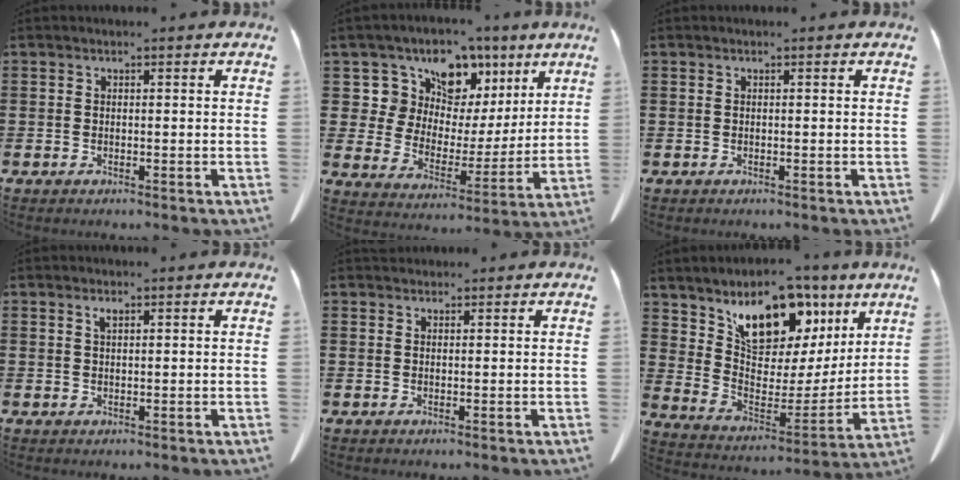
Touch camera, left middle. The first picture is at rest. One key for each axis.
{"total": 8.0, "fx": 5.9, "fy": 5.3, "fz": 0.8, "tx": -0.055, "ty": -0.051, "tz": 0.103}
{"total": 0.0}
{"total": 1.2, "fx": 0.7, "fy": 0.3, "fz": 0.9, "tx": -0.021, "ty": 0.000, "tz": 0.014}
{"total": 0.9, "fx": 0.9, "fy": 0.4, "fz": -0.1, "tx": -0.001, "ty": 0.002, "tz": 0.017}
{"total": 11.1, "fx": 8.1, "fy": 5.8, "fz": 5.0, "tx": -0.118, "ty": -0.051, "tz": 0.148}